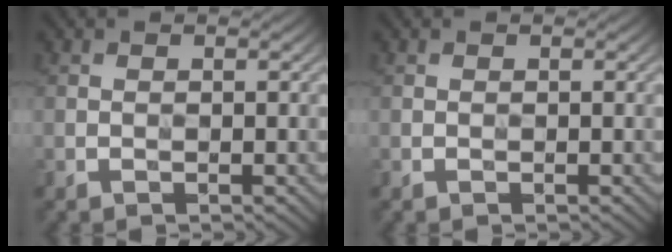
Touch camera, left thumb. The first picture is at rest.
{"total": 0.0}